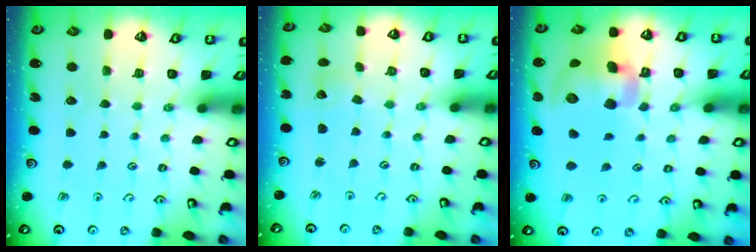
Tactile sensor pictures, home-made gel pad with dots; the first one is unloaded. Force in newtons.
{"total": 2.0, "press": 2.0, "slide": 0.1}
{"total": 15.7, "press": 15.4, "slide": 2.8}